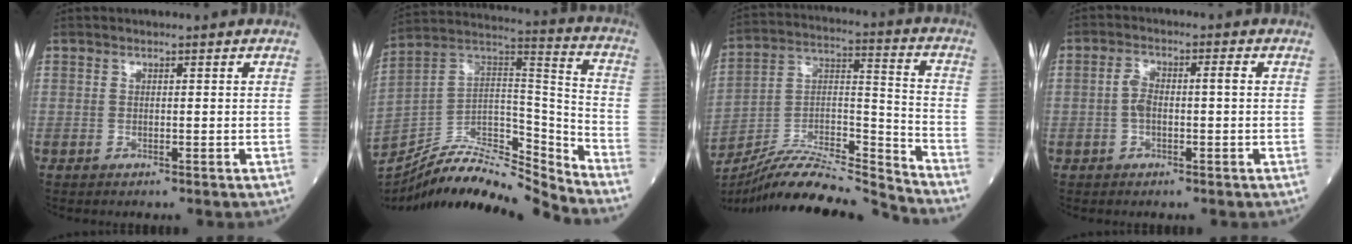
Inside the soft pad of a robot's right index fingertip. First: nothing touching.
{"total": 18.9, "force": [-18.1, 1.1, 5.3], "torque": [-0.095, 0.051, -0.309]}
{"total": 17.9, "force": [-17.2, -0.6, 5.2], "torque": [-0.089, 0.034, -0.298]}
{"total": 3.7, "force": [-0.2, 1.2, 3.4], "torque": [-0.071, 0.017, -0.004]}